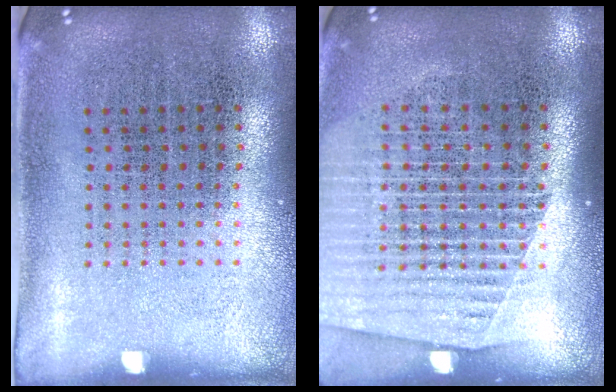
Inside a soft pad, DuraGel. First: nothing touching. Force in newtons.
{"total": 1.6, "press": 1.5, "slide": 0.5}